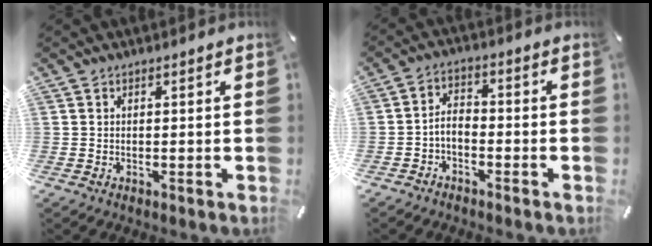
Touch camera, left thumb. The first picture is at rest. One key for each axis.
{"total": 3.8, "fx": -2.4, "fy": 2.1, "fz": 2.0, "tx": -0.049, "ty": 0.010, "tz": -0.051}